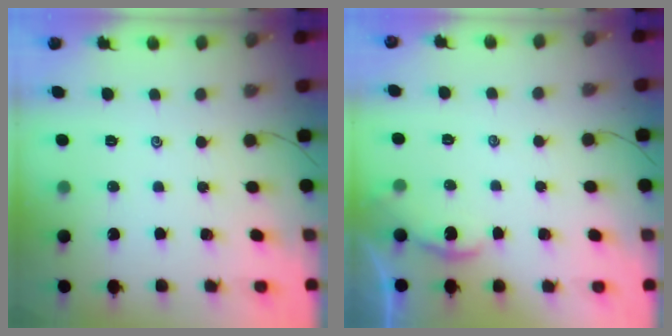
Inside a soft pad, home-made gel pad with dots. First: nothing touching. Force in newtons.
{"total": 1.5, "press": 1.5, "slide": 0.2}